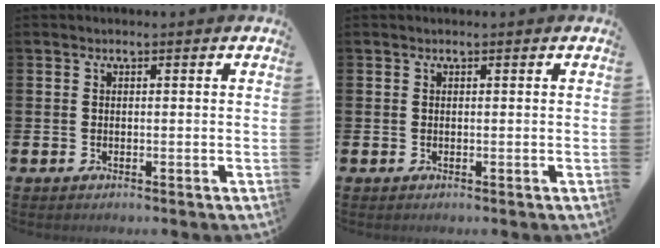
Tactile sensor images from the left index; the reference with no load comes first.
{"total": 0.0}